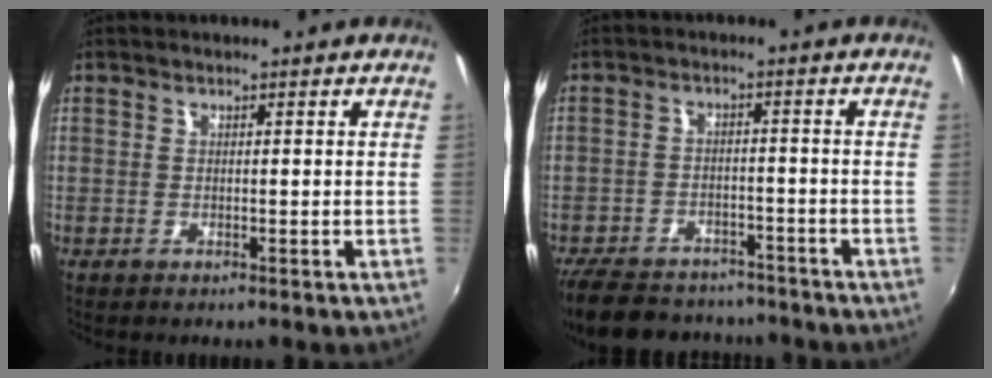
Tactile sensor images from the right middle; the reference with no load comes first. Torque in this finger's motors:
{"motor_torque": [1.08, -1.06, 0.20, 0.21]}